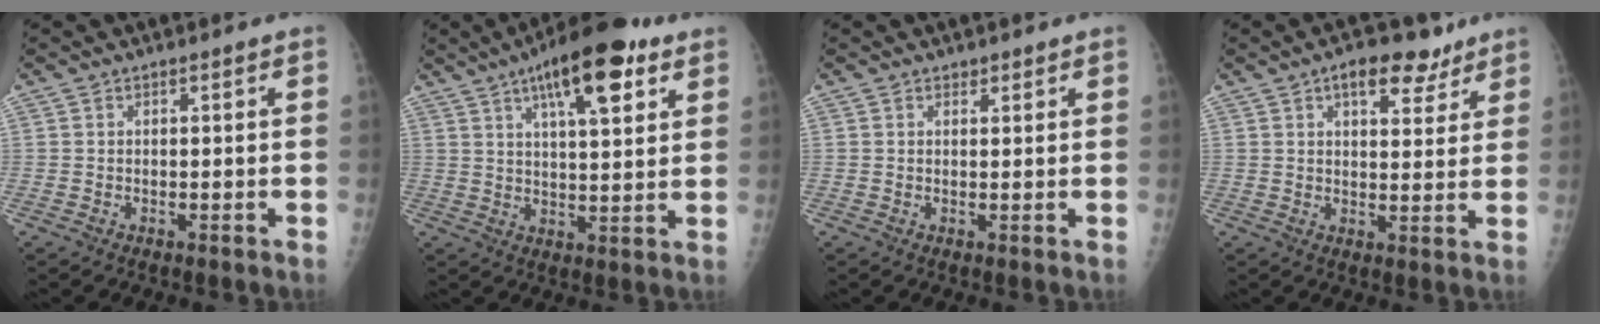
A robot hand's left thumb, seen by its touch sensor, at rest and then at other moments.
{"total": 15.6, "force": [8.1, 5.0, 12.4], "torque": [-0.168, -0.018, 0.122]}
{"total": 1.1, "force": [0.9, 0.6, 0.3], "torque": [0.004, -0.006, 0.012]}
{"total": 8.9, "force": [5.5, 4.3, 5.5], "torque": [-0.052, -0.021, 0.076]}